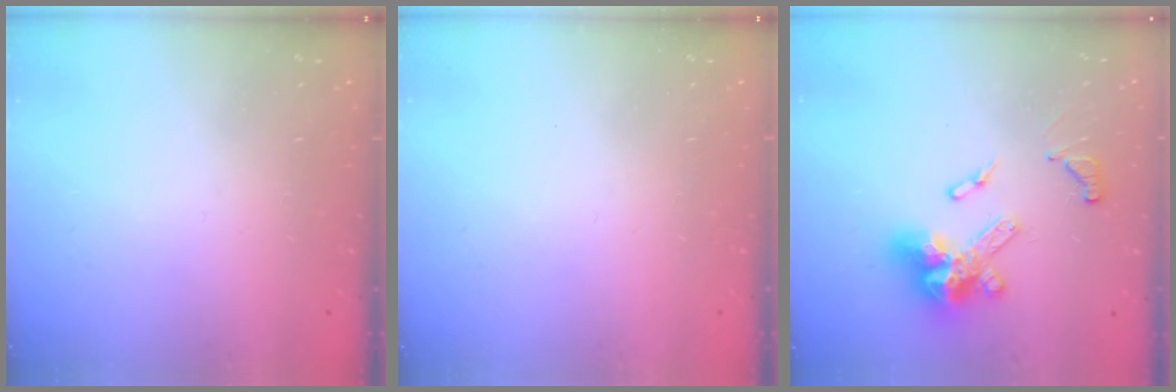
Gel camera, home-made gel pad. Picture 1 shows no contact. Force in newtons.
{"total": 0.0}
{"total": 15.1, "press": 14.9, "slide": 2.4}